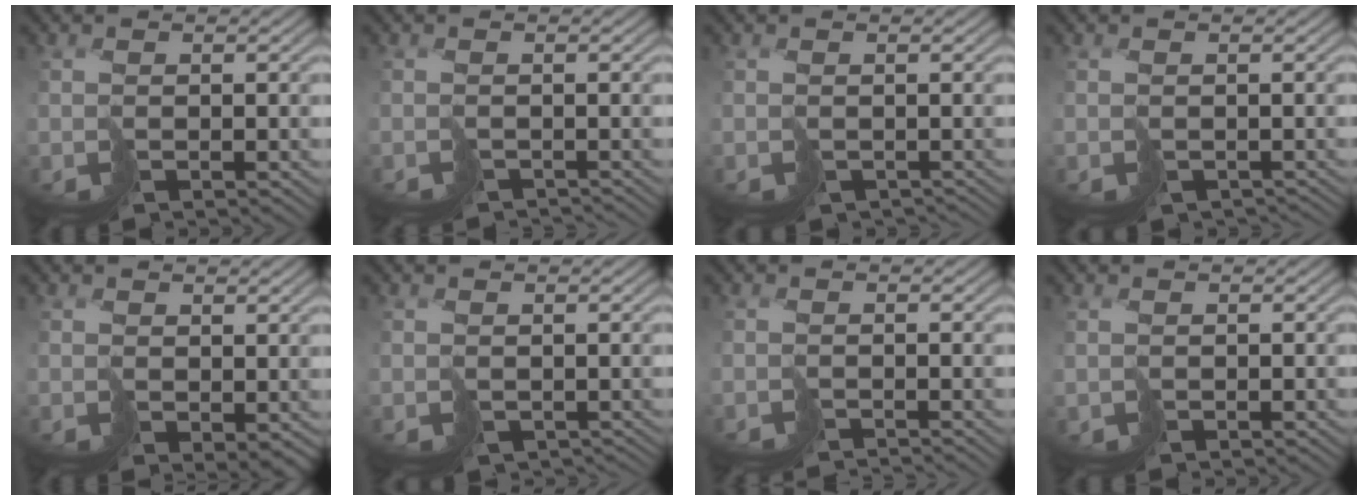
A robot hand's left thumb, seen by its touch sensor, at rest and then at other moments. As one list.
[{"total": 2.0, "force": [-2.0, 0.2, 0.0], "torque": [0.002, -0.010, -0.035]}, {"total": 1.9, "force": [-1.4, 1.2, 0.5], "torque": [-0.002, -0.011, -0.021]}, {"total": 1.7, "force": [-1.1, 1.1, 0.5], "torque": [-0.006, -0.010, -0.014]}, {"total": 3.1, "force": [0.0, 2.0, 2.4], "torque": [-0.047, -0.011, 0.005]}, {"total": 2.0, "force": [-0.9, 1.6, 0.9], "torque": [-0.012, -0.011, -0.009]}, {"total": 2.0, "force": [-1.9, -0.2, 0.1], "torque": [0.005, -0.005, -0.042]}, {"total": 1.0, "force": [0.2, 1.0, 0.1], "torque": [-0.006, -0.005, 0.005]}]